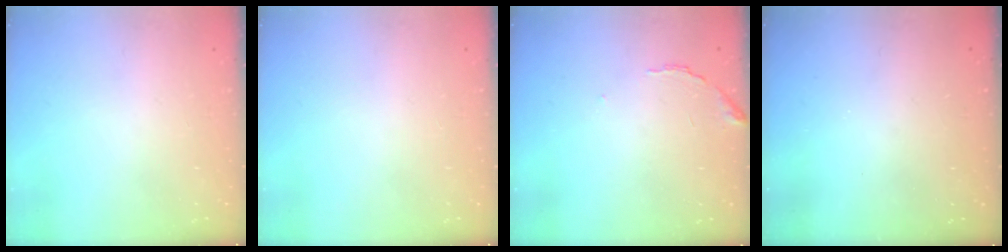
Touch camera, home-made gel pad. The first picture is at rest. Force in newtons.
{"total": 0.0}
{"total": 8.1, "press": 8.1, "slide": 0.4}
{"total": 3.3, "press": 3.3, "slide": 0.1}